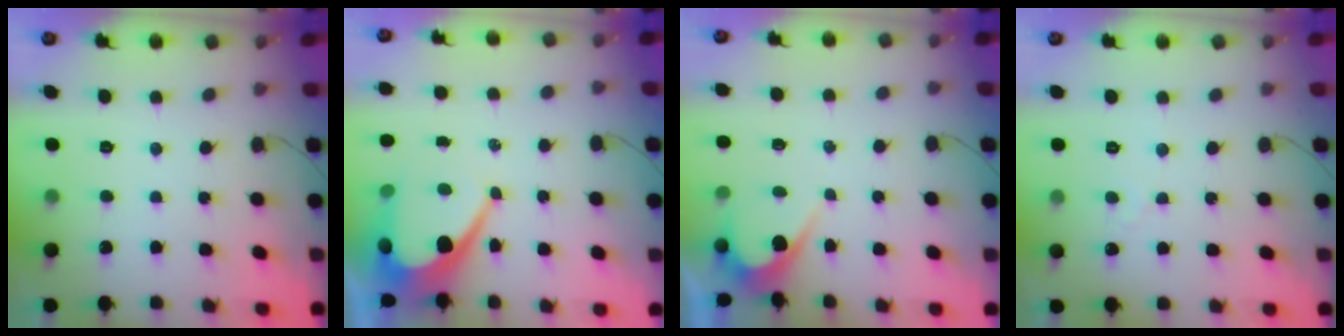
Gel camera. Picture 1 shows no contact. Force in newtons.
{"total": 11.7, "press": 11.6, "slide": 1.3}
{"total": 5.2, "press": 5.2, "slide": 0.3}
{"total": 1.9, "press": 1.9, "slide": 0.1}